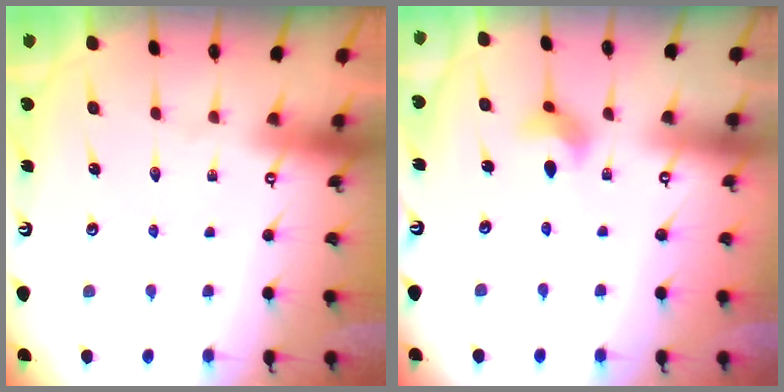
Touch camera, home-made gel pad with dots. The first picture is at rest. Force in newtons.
{"total": 6.9, "press": 6.7, "slide": 1.9}